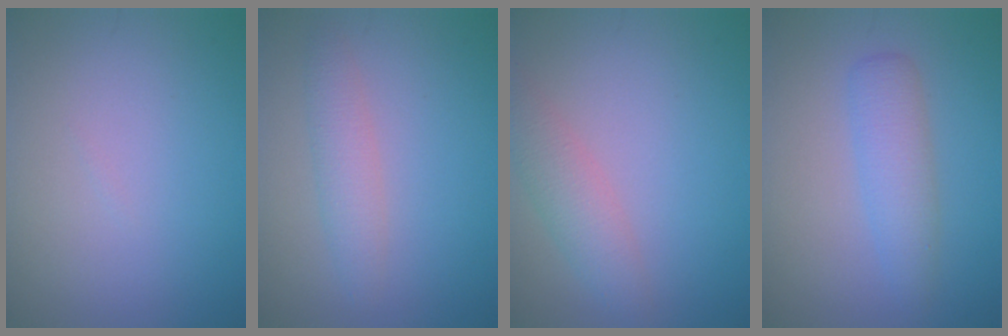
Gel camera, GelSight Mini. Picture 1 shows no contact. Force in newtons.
{"total": 2.4, "press": 2.4, "slide": 0.0}
{"total": 3.0, "press": 3.0, "slide": 0.1}
{"total": 2.9, "press": 2.9, "slide": 0.1}